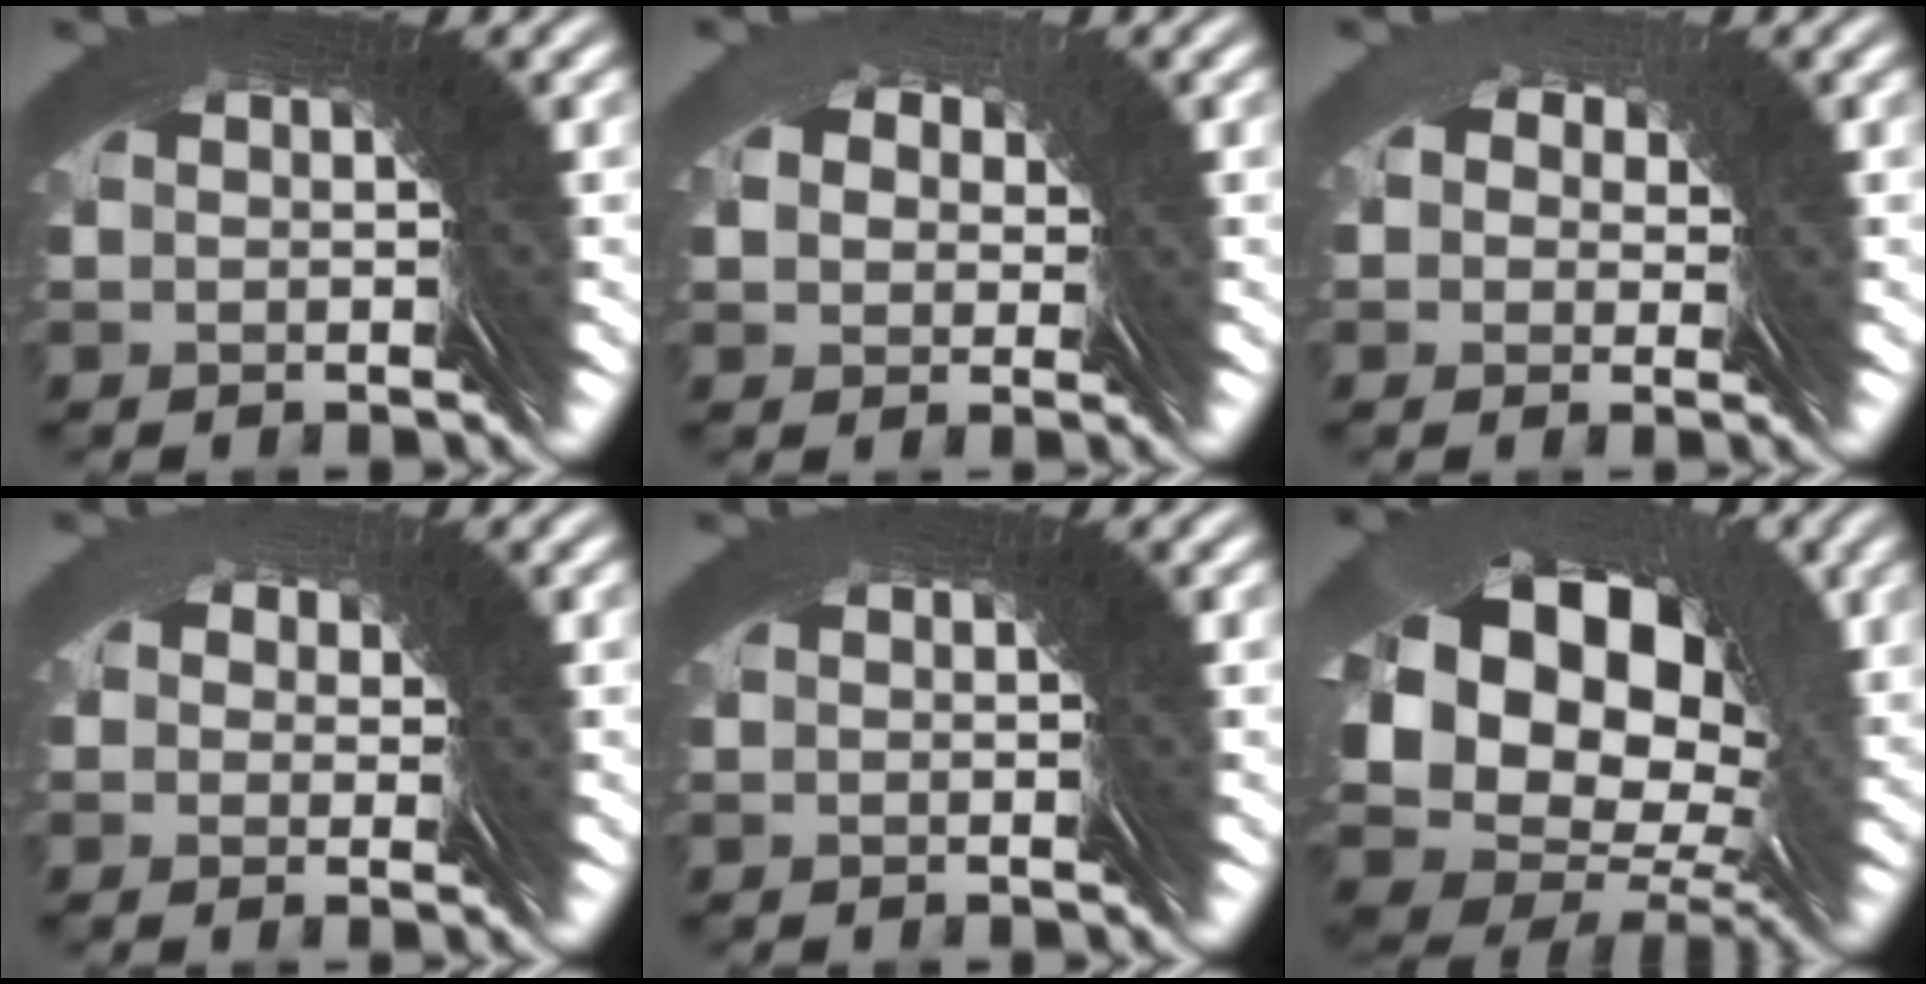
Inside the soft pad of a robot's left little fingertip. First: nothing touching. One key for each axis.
{"total": 2.3, "fx": 1.0, "fy": 2.1, "fz": -0.2, "tx": -0.010, "ty": 0.002, "tz": 0.018}
{"total": 2.9, "fx": 1.2, "fy": 2.6, "fz": 0.2, "tx": -0.013, "ty": 0.005, "tz": 0.017}
{"total": 1.9, "fx": 0.9, "fy": 1.6, "fz": -0.1, "tx": -0.012, "ty": 0.003, "tz": 0.015}
{"total": 0.0}
{"total": 8.5, "fx": 0.1, "fy": 7.4, "fz": 4.3, "tx": -0.091, "ty": -0.012, "tz": -0.002}